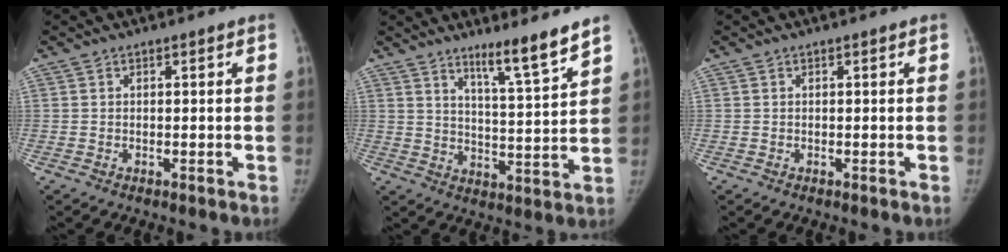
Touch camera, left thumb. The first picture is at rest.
{"total": 8.8, "force": [6.8, -0.3, 5.6], "torque": [-0.085, -0.060, 0.112]}
{"total": 0.0}